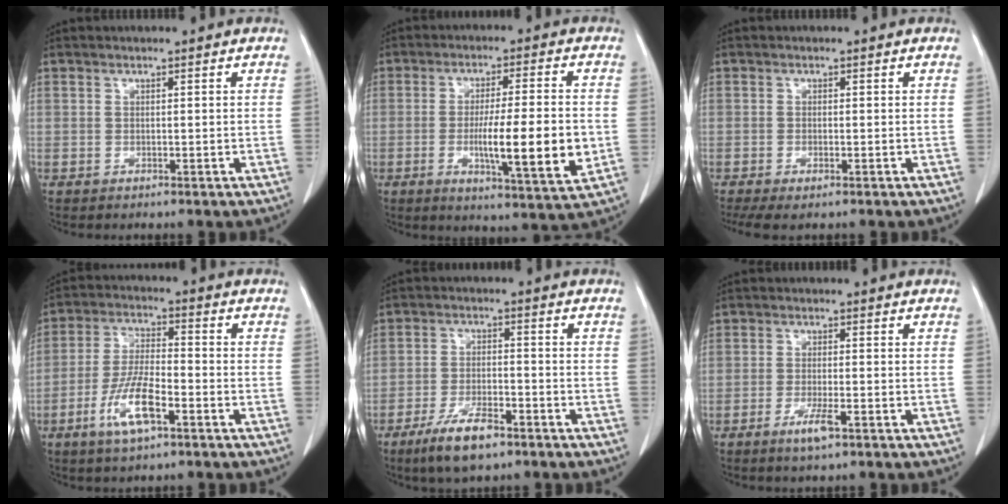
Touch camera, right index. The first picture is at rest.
{"total": 12.5, "force": [-2.2, 0.8, 12.3], "torque": [-0.199, -0.016, -0.036]}
{"total": 3.8, "force": [-2.2, 1.1, 2.9], "torque": [-0.048, -0.012, -0.033]}
{"total": 8.9, "force": [-4.1, 2.1, 7.5], "torque": [-0.152, -0.005, -0.076]}
{"total": 7.8, "force": [-5.3, 2.3, 5.3], "torque": [-0.105, -0.009, -0.091]}
{"total": 3.5, "force": [-2.0, 0.2, 2.9], "torque": [-0.058, -0.006, -0.037]}